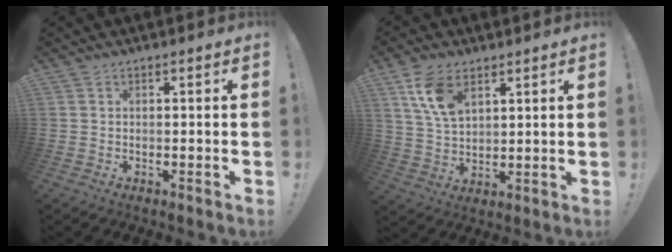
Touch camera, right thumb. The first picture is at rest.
{"total": 10.5, "force": [5.7, 5.8, 6.6], "torque": [-0.126, -0.015, 0.109]}